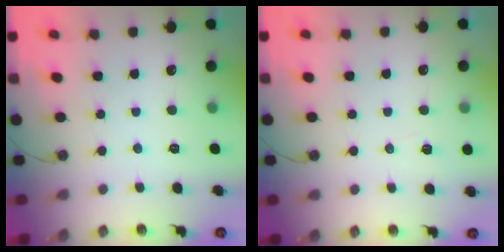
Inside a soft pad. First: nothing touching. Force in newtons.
{"total": 3.3, "press": 3.0, "slide": 1.4}